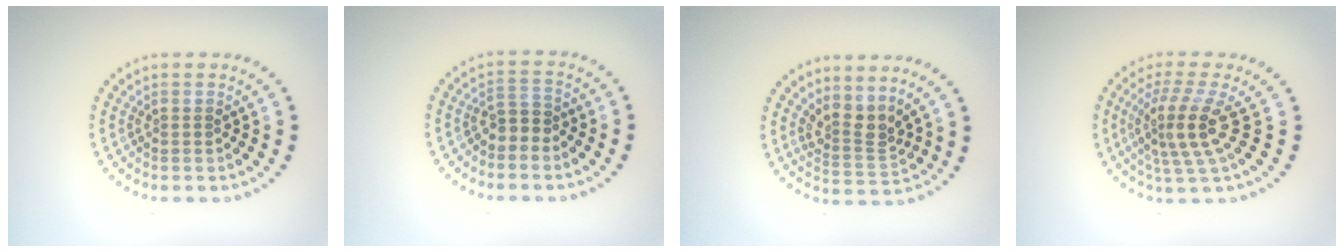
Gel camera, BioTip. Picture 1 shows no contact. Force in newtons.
{"total": 1.8, "press": 1.5, "slide": 1.0}
{"total": 2.8, "press": 2.0, "slide": 1.9}
{"total": 4.2, "press": 3.2, "slide": 2.7}